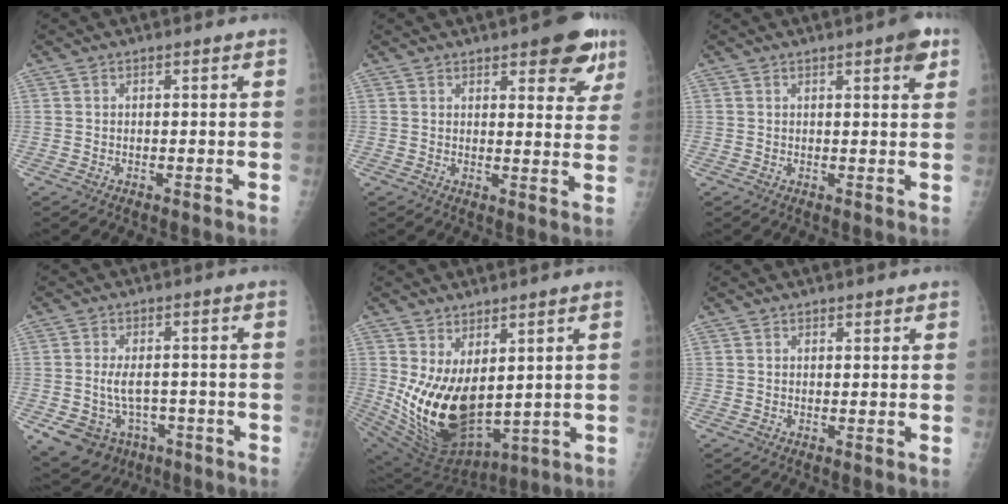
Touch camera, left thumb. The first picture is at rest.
{"total": 9.8, "force": [5.7, 3.6, 7.1], "torque": [-0.052, -0.023, 0.067]}
{"total": 3.8, "force": [2.0, 0.9, 3.1], "torque": [-0.032, -0.006, 0.022]}
{"total": 12.5, "force": [-4.5, 9.4, 6.8], "torque": [-0.130, 0.026, -0.051]}
{"total": 16.6, "force": [2.0, 9.4, 13.5], "torque": [-0.229, -0.044, 0.074]}
{"total": 0.6, "force": [0.5, 0.3, 0.2], "torque": [0.000, -0.004, 0.006]}